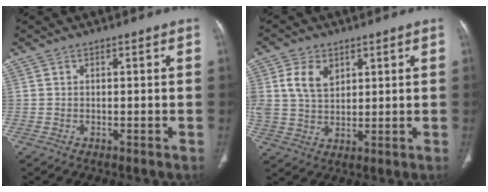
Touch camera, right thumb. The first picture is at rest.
{"total": 7.3, "force": [3.0, 4.9, 4.5], "torque": [-0.072, -0.010, 0.063]}